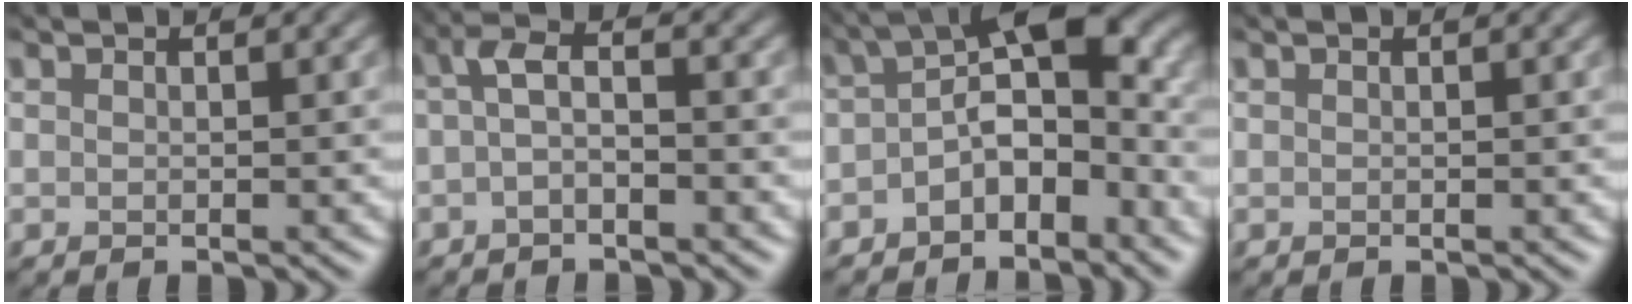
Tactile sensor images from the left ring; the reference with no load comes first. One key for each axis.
{"total": 2.1, "fx": -1.4, "fy": 0.6, "fz": 1.5, "tx": -0.048, "ty": 0.000, "tz": -0.019}
{"total": 5.7, "fx": -2.7, "fy": 2.9, "fz": 4.1, "tx": -0.060, "ty": 0.017, "tz": -0.052}
{"total": 0.0}